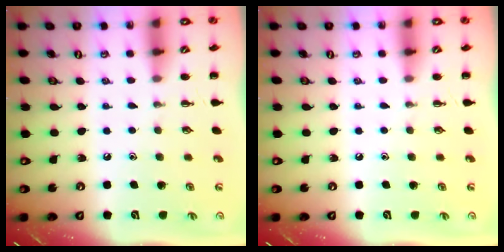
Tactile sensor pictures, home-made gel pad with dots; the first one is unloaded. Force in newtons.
{"total": 0.0}